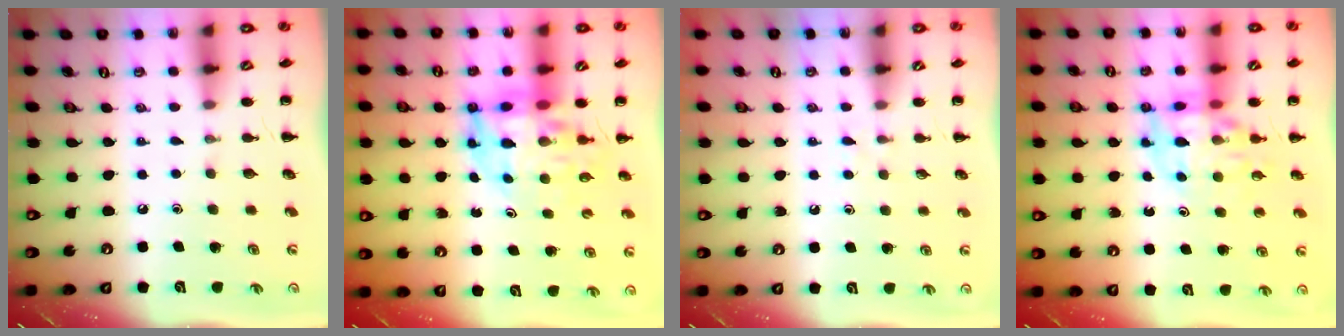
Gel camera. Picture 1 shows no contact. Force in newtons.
{"total": 11.1, "press": 10.5, "slide": 3.6}
{"total": 2.4, "press": 2.3, "slide": 1.0}
{"total": 10.1, "press": 9.6, "slide": 3.1}